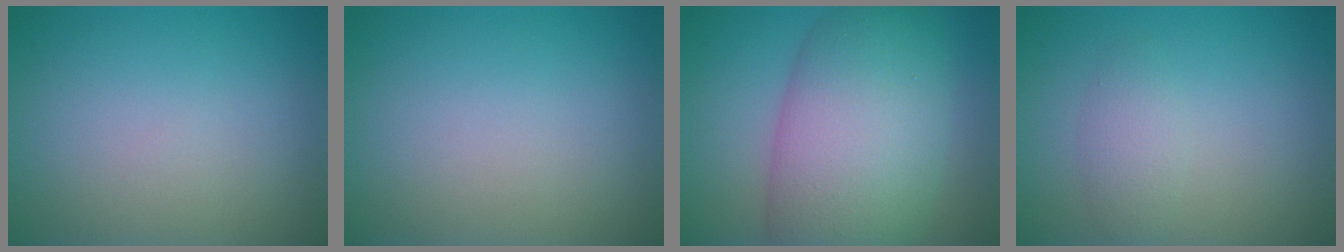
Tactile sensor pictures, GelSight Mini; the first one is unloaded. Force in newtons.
{"total": 0.0}
{"total": 11.4, "press": 11.4, "slide": 0.5}
{"total": 1.8, "press": 1.8, "slide": 0.2}